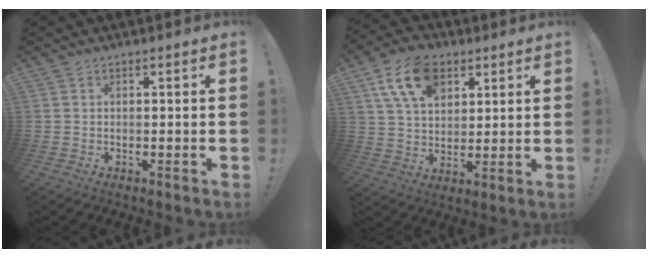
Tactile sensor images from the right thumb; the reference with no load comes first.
{"total": 15.3, "force": [7.4, 10.0, 8.9], "torque": [-0.145, -0.019, 0.142]}